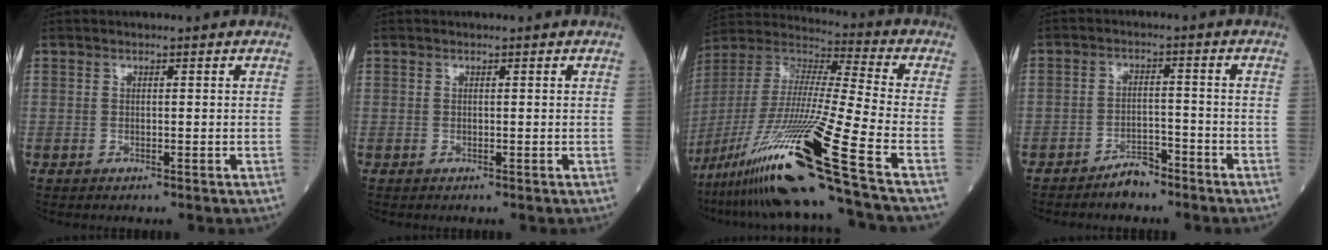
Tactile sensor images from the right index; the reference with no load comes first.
{"total": 0.0}
{"total": 25.9, "force": [-15.6, -2.2, 20.5], "torque": [-0.411, -0.046, -0.293]}
{"total": 3.6, "force": [-3.1, 1.4, 1.3], "torque": [-0.022, 0.005, -0.053]}